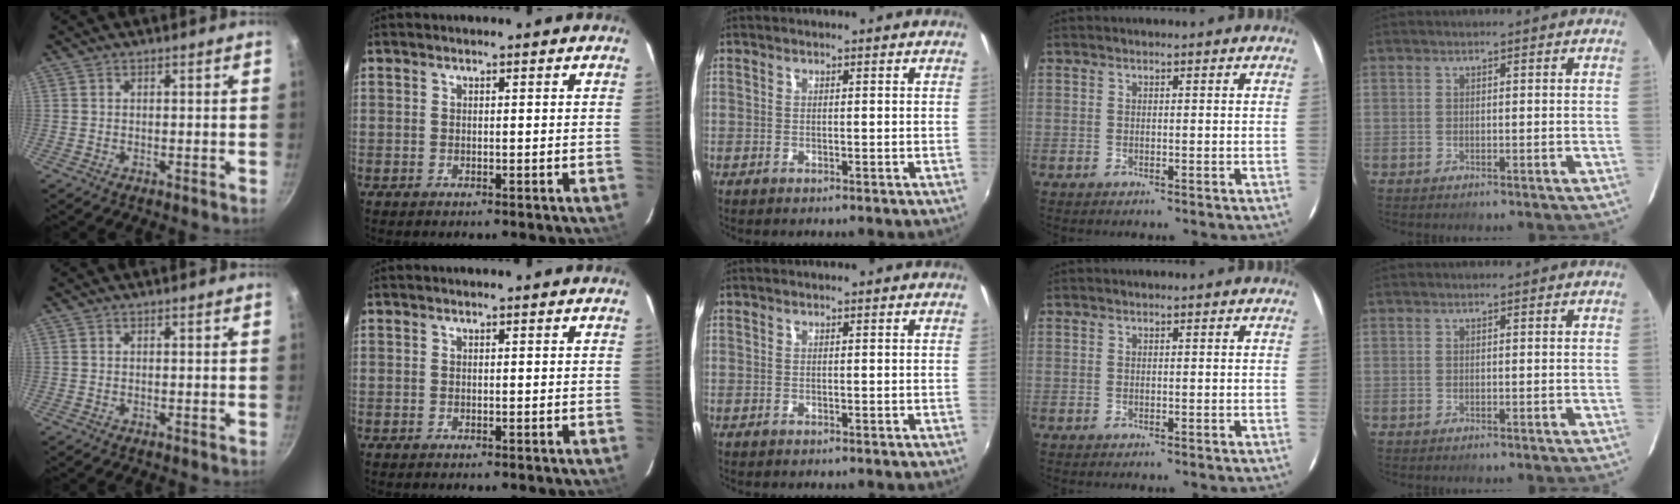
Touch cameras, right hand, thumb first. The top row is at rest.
{}